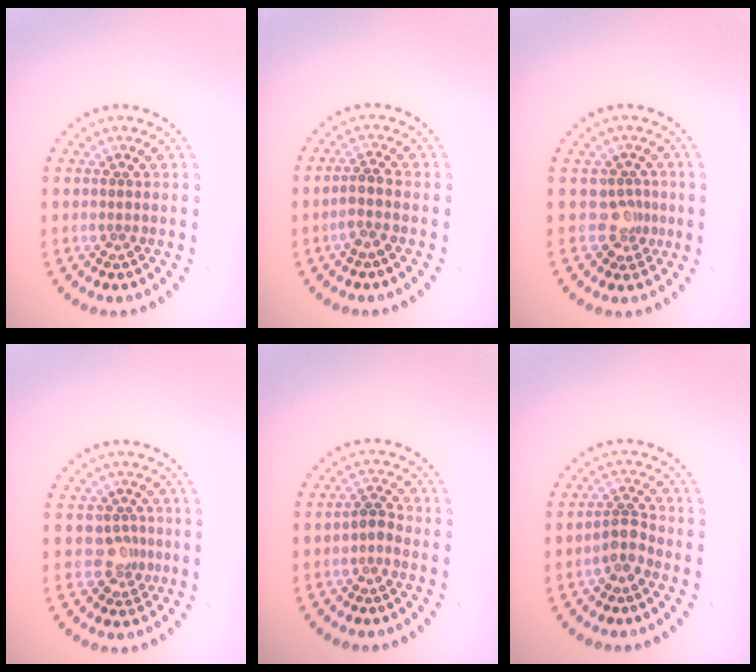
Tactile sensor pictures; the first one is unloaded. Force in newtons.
{"total": 1.7, "press": 1.4, "slide": 1.1}
{"total": 2.1, "press": 1.6, "slide": 1.3}
{"total": 2.0, "press": 1.6, "slide": 1.3}
{"total": 1.3, "press": 1.0, "slide": 0.8}
{"total": 2.1, "press": 1.7, "slide": 1.2}